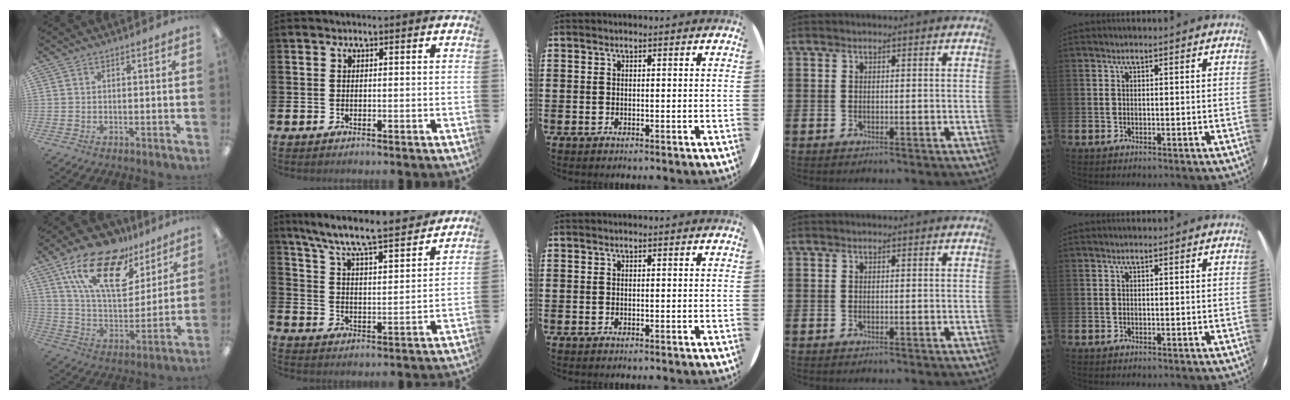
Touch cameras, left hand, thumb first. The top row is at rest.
{"thumb": {"total": 21.2, "force": [13.2, 10.1, 13.2], "torque": [-0.253, -0.063, 0.231]}, "index": {"total": 8.5, "force": [7.8, 0.3, 3.4], "torque": [-0.099, -0.060, 0.129]}}